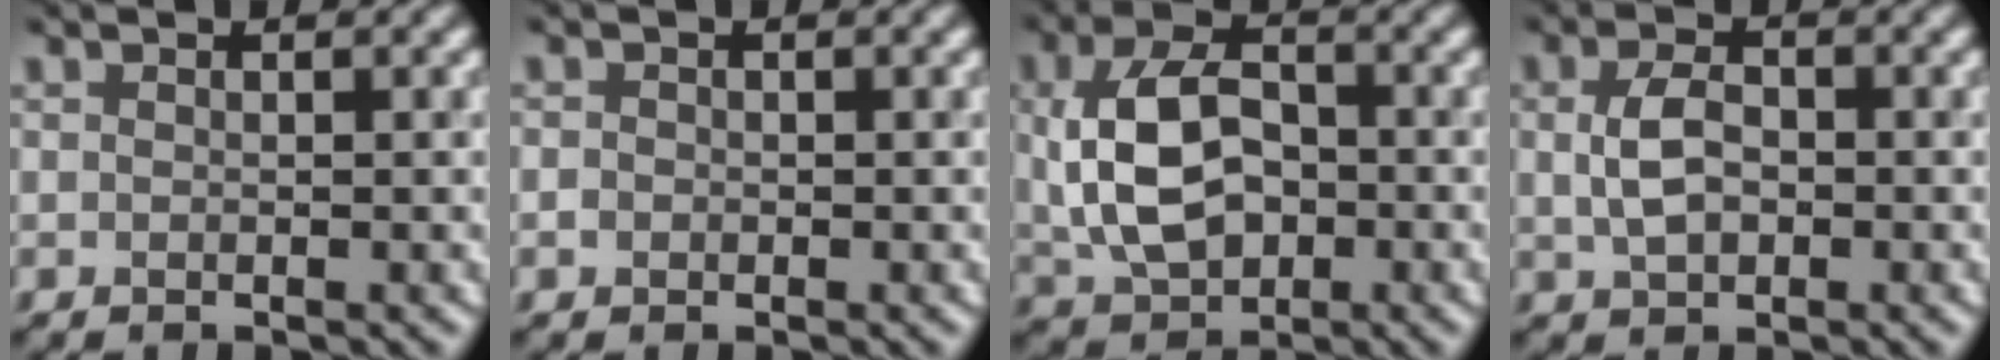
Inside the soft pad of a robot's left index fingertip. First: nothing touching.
{"total": 0.6, "force": [-0.3, 0.5, -0.2], "torque": [0.004, -0.001, -0.007]}
{"total": 7.1, "force": [0.0, 4.9, 5.1], "torque": [-0.111, 0.001, 0.001]}
{"total": 2.8, "force": [0.1, 2.0, 2.0], "torque": [-0.046, 0.001, 0.002]}